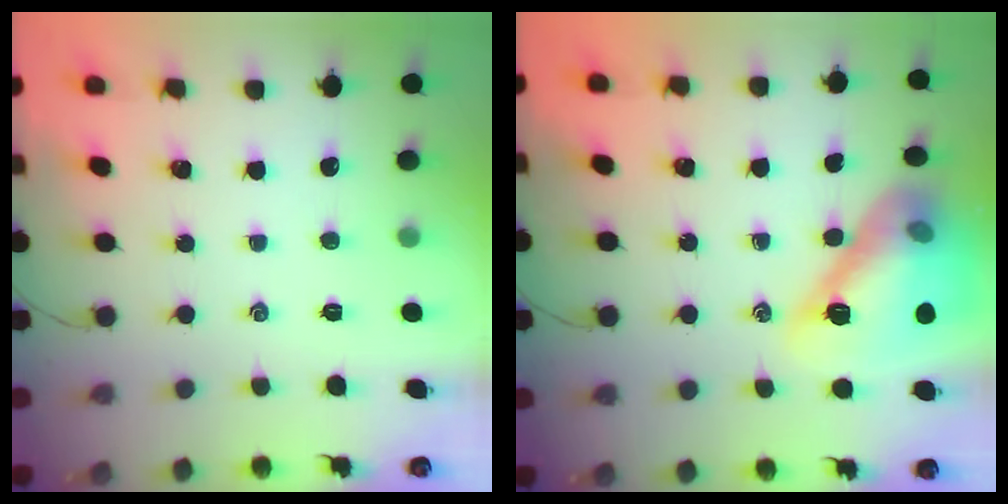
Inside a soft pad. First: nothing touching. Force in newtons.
{"total": 18.3, "press": 18.2, "slide": 1.6}